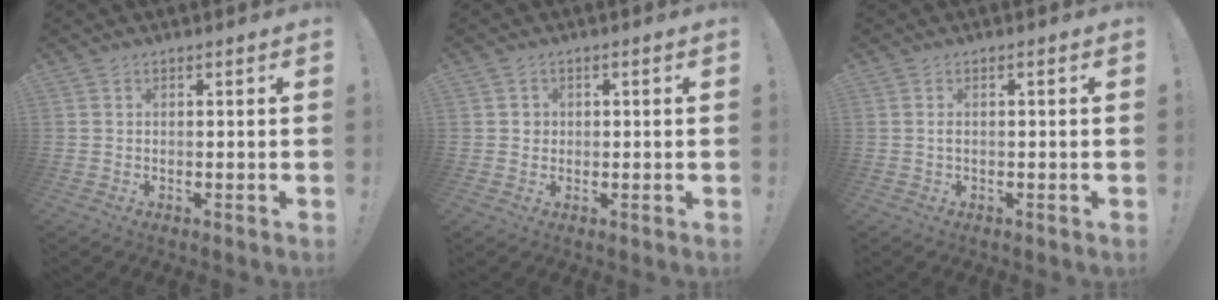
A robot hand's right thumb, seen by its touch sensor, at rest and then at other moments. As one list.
[{"total": 2.0, "force": [0.0, 2.0, 0.4], "torque": [0.008, 0.000, -0.004]}, {"total": 1.3, "force": [-0.3, 0.0, 1.2], "torque": [-0.022, 0.000, -0.006]}]